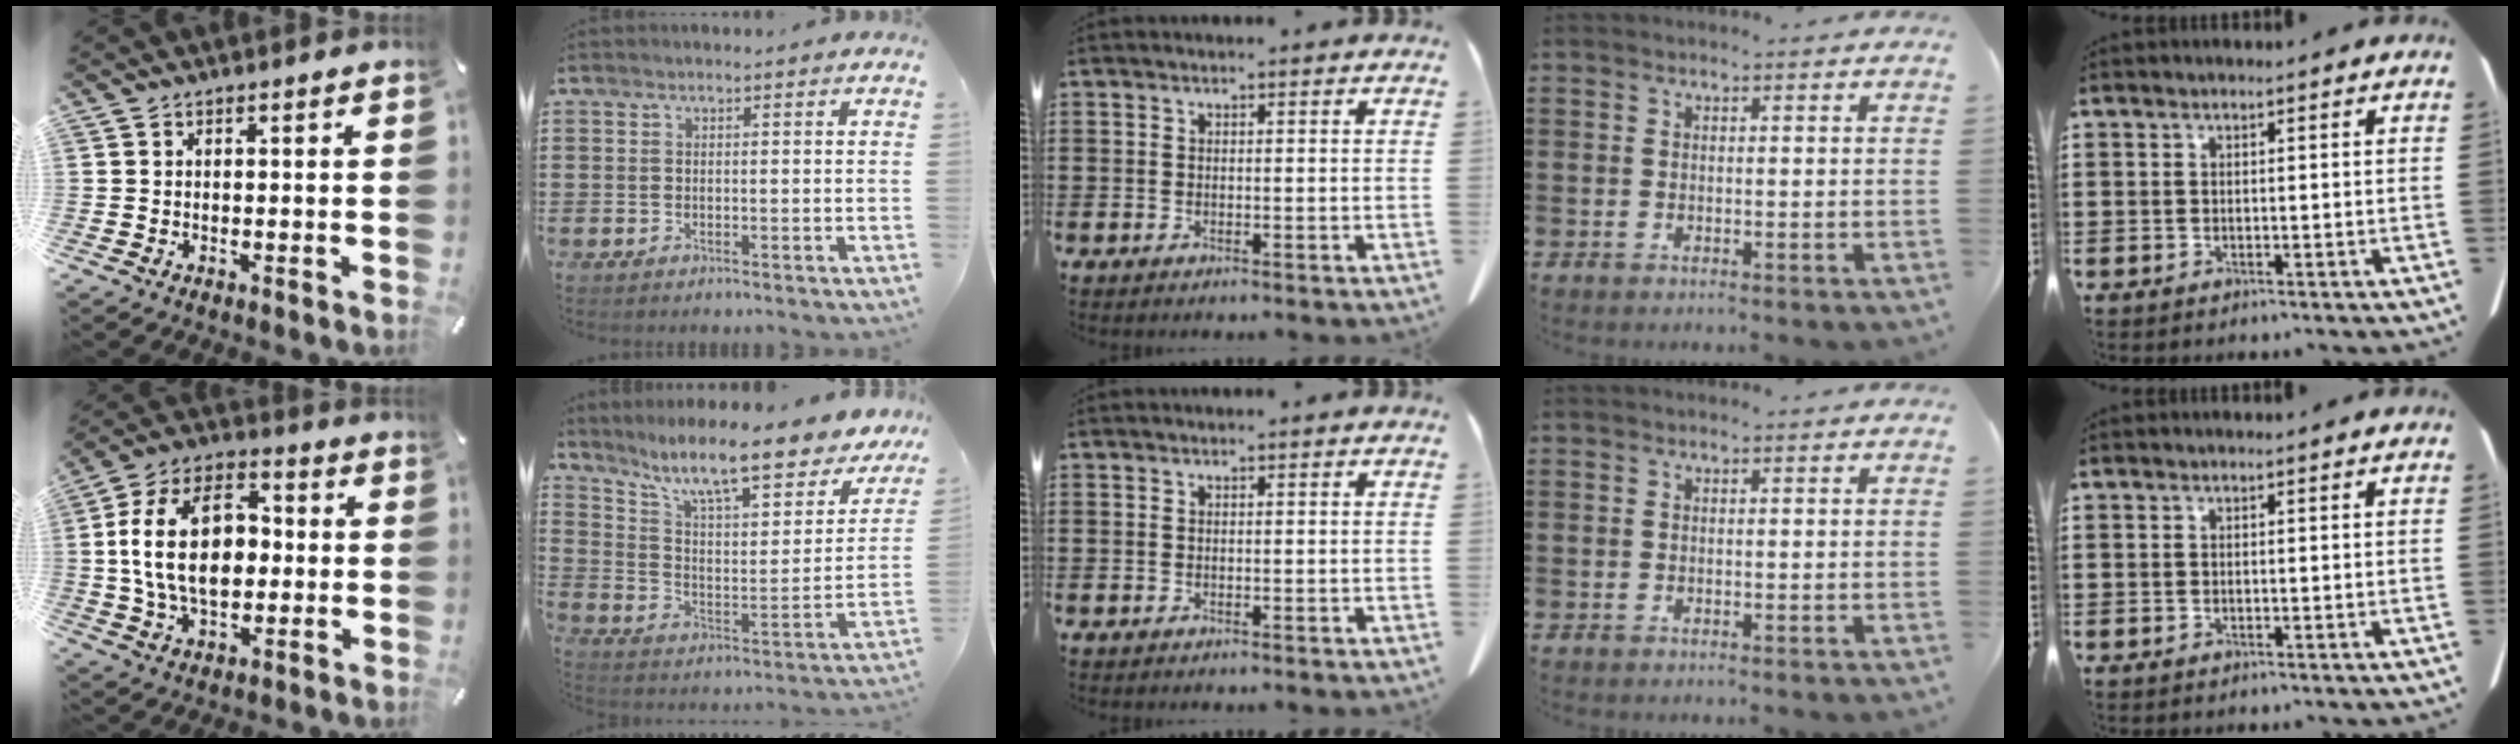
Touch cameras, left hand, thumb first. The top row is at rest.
{"thumb": {"total": 17.6, "force": [0.2, 12.0, 12.8], "torque": [-0.267, 0.013, -0.002]}, "index": {"total": 11.4, "force": [9.2, 1.6, 6.5], "torque": [-0.144, -0.061, 0.154]}}